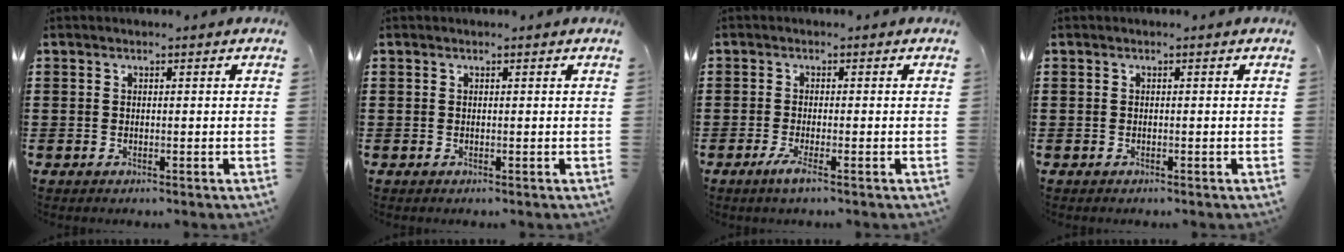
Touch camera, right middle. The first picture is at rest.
{"total": 0.0}
{"total": 2.2, "force": [-1.2, 0.0, 1.9], "torque": [-0.048, -0.010, -0.025]}
{"total": 0.0}